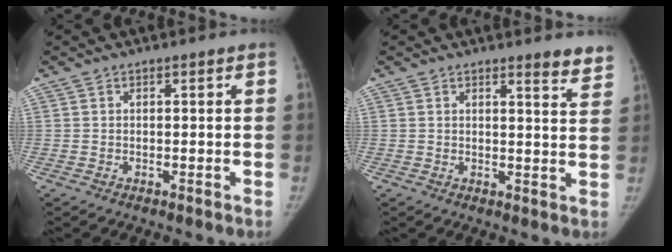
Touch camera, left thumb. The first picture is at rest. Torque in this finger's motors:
{"motor_torque": [0.31, -0.27, 0.58, -0.22, -0.02]}